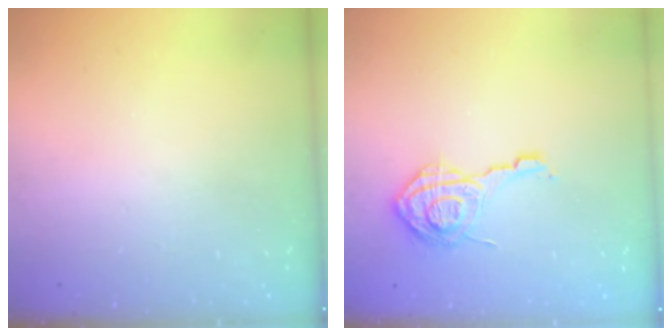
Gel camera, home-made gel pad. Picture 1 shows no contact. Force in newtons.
{"total": 14.0, "press": 14.0, "slide": 0.6}